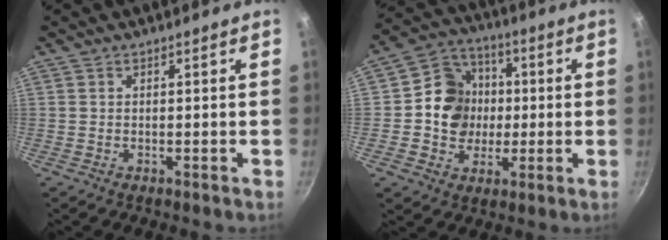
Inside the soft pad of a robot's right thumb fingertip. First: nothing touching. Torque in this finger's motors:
{"motor_torque": [-0.45, 0.81, 0.50, 0.34, 0.04]}